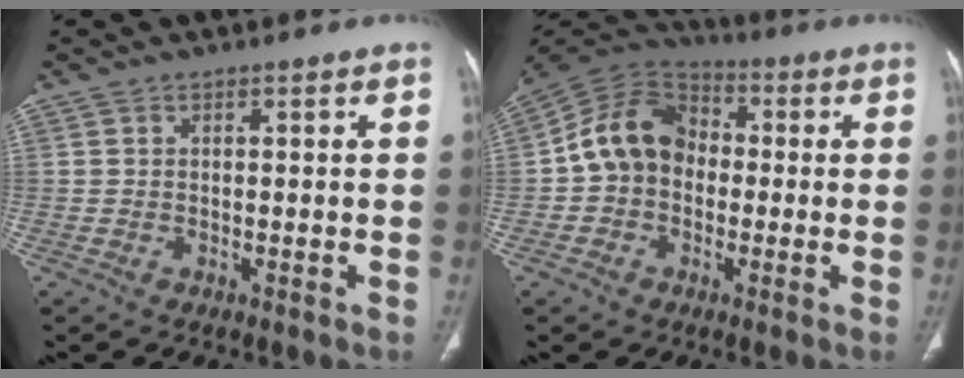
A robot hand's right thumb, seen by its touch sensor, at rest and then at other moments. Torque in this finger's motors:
{"motor_torque": [-0.55, 0.65, -0.16, 0.04, 0.18]}